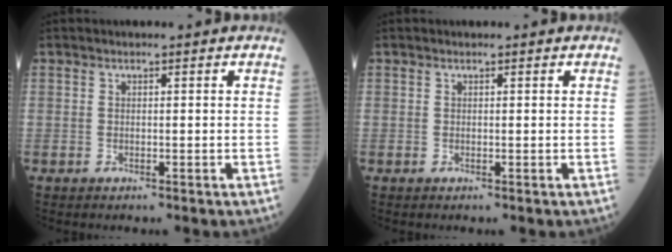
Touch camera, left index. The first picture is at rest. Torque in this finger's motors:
{"motor_torque": [-0.32, 0.26, 0.00, -0.01]}